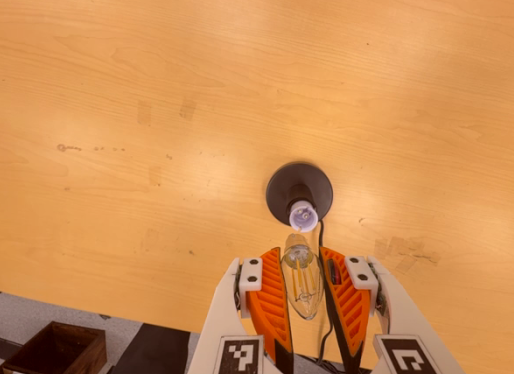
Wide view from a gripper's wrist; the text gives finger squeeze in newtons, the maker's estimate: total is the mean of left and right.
{"total": 8.7, "left": 7.9, "right": 9.4}